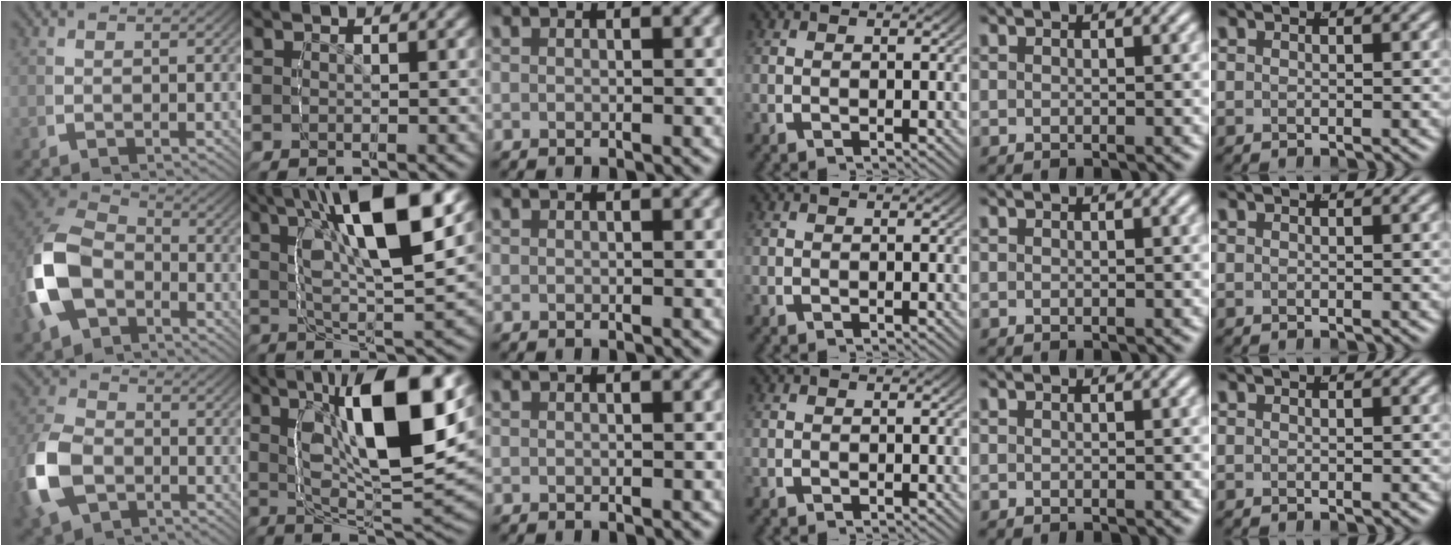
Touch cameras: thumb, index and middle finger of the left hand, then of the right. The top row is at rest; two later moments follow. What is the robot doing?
{"motion": "lift_and_place", "object": "markers"}